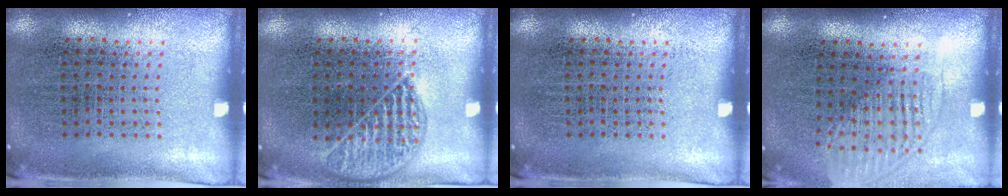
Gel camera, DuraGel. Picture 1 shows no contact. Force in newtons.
{"total": 1.1, "press": 1.0, "slide": 0.4}
{"total": 0.0}
{"total": 1.5, "press": 1.3, "slide": 0.8}